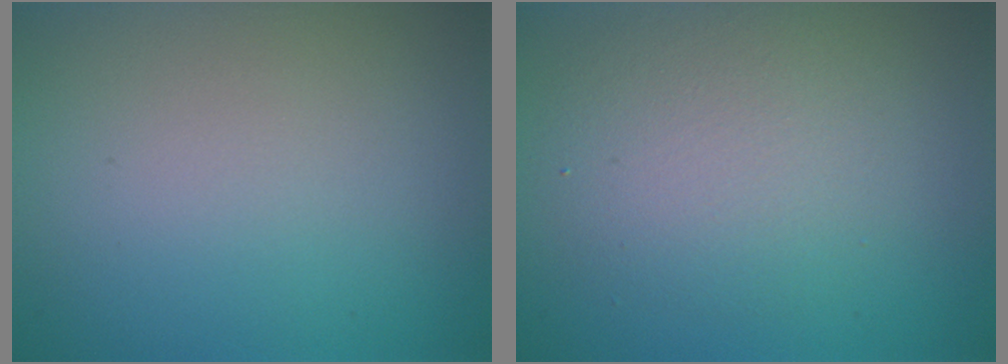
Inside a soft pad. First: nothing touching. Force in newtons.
{"total": 2.5, "press": 2.5, "slide": 0.4}